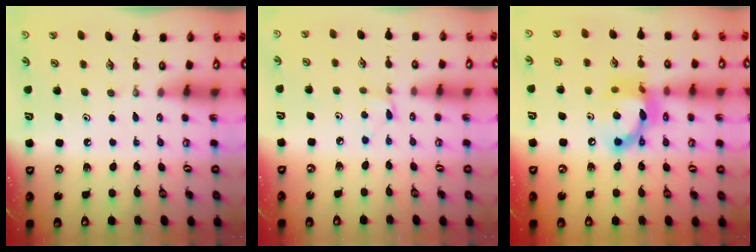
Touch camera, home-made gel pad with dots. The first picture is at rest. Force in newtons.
{"total": 1.7, "press": 1.7, "slide": 0.1}
{"total": 15.5, "press": 15.5, "slide": 1.5}